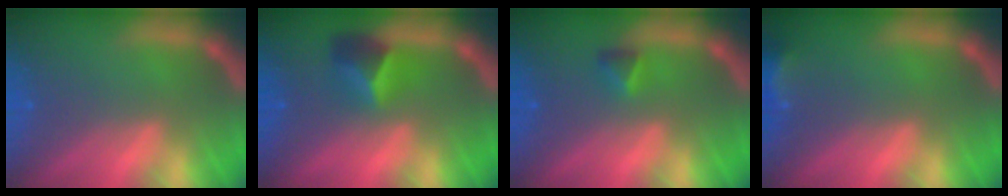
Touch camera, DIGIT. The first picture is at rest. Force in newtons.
{"total": 3.4}
{"total": 1.4}
{"total": 3.0}